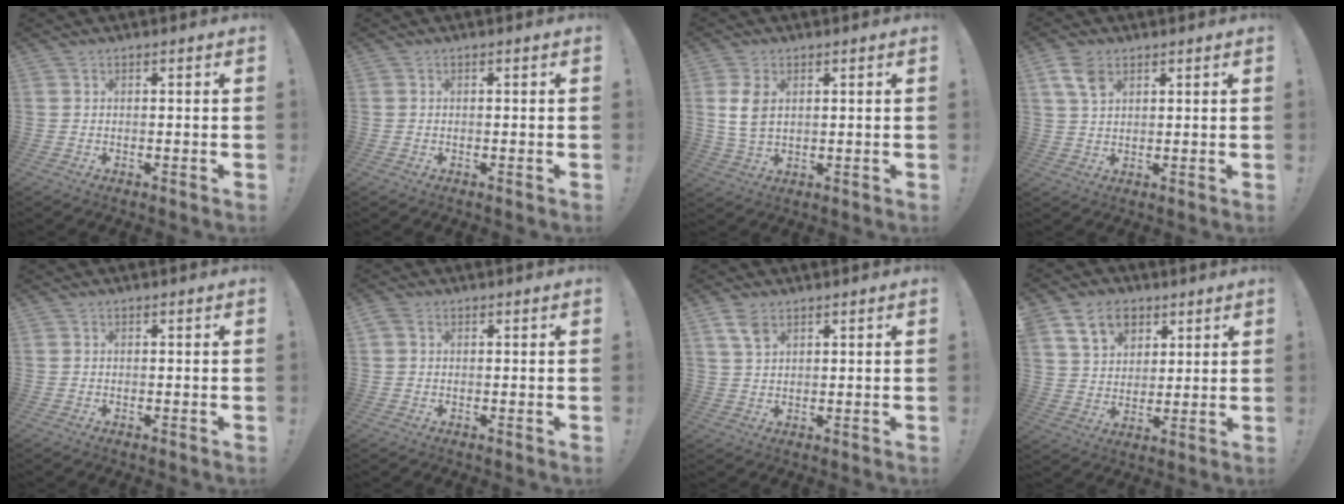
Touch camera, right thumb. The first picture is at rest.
{"total": 0.0}
{"total": 6.2, "force": [1.8, 3.8, 4.5], "torque": [-0.091, -0.006, 0.029]}
{"total": 6.8, "force": [3.6, 4.2, 4.0], "torque": [-0.072, -0.008, 0.070]}
{"total": 0.0}
{"total": 1.9, "force": [0.7, 1.5, 1.0], "torque": [-0.014, 0.003, 0.013]}
{"total": 4.8, "force": [2.8, 2.4, 3.0], "torque": [-0.050, -0.013, 0.052]}
{"total": 13.6, "force": [6.9, 10.2, 5.7], "torque": [-0.087, -0.028, 0.136]}